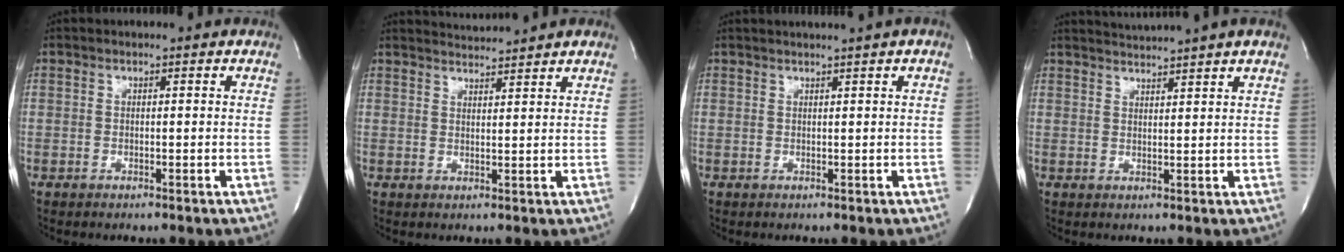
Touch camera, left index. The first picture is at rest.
{"total": 3.9, "force": [3.7, -1.2, 0.2], "torque": [-0.008, -0.001, 0.059]}
{"total": 2.6, "force": [1.9, -0.8, 1.5], "torque": [-0.018, 0.006, 0.030]}
{"total": 4.7, "force": [4.2, -1.7, 1.1], "torque": [-0.018, -0.001, 0.065]}